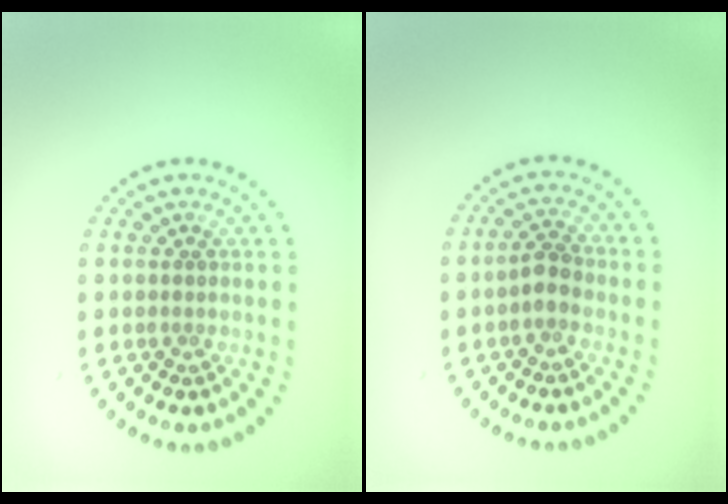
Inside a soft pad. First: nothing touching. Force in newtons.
{"total": 1.7, "press": 1.6, "slide": 0.6}